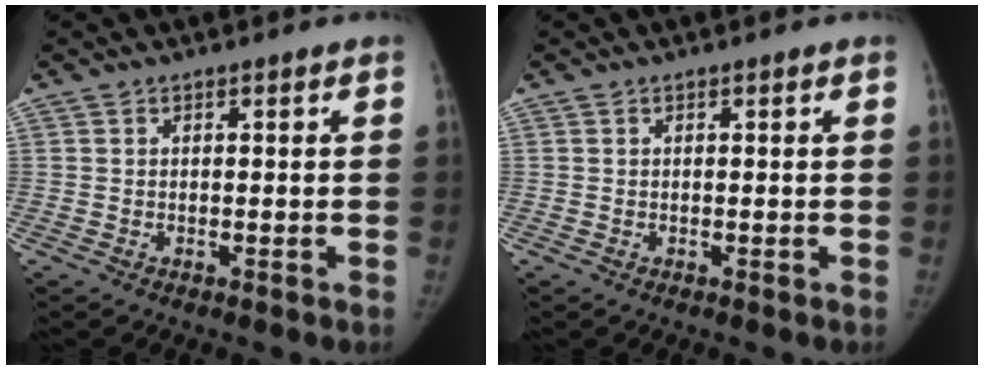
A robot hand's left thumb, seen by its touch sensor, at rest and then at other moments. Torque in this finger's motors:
{"motor_torque": [-0.06, 0.01, 0.05, 0.01, -0.01]}